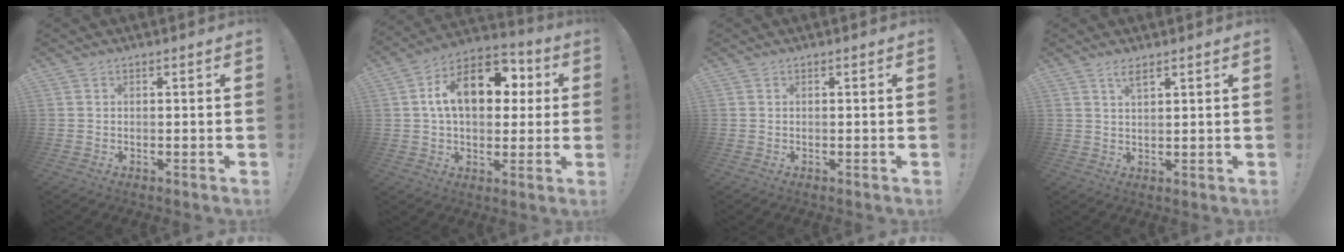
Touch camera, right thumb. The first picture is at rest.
{"total": 17.1, "force": [4.1, 10.6, 12.8], "torque": [-0.198, -0.002, 0.069]}
{"total": 0.0}
{"total": 3.2, "force": [2.2, 0.3, 2.2], "torque": [-0.036, -0.011, 0.036]}